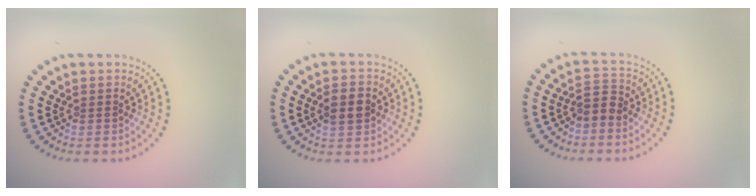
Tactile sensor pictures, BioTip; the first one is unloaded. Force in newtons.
{"total": 2.9, "press": 2.9, "slide": 0.1}
{"total": 1.9, "press": 1.5, "slide": 1.1}